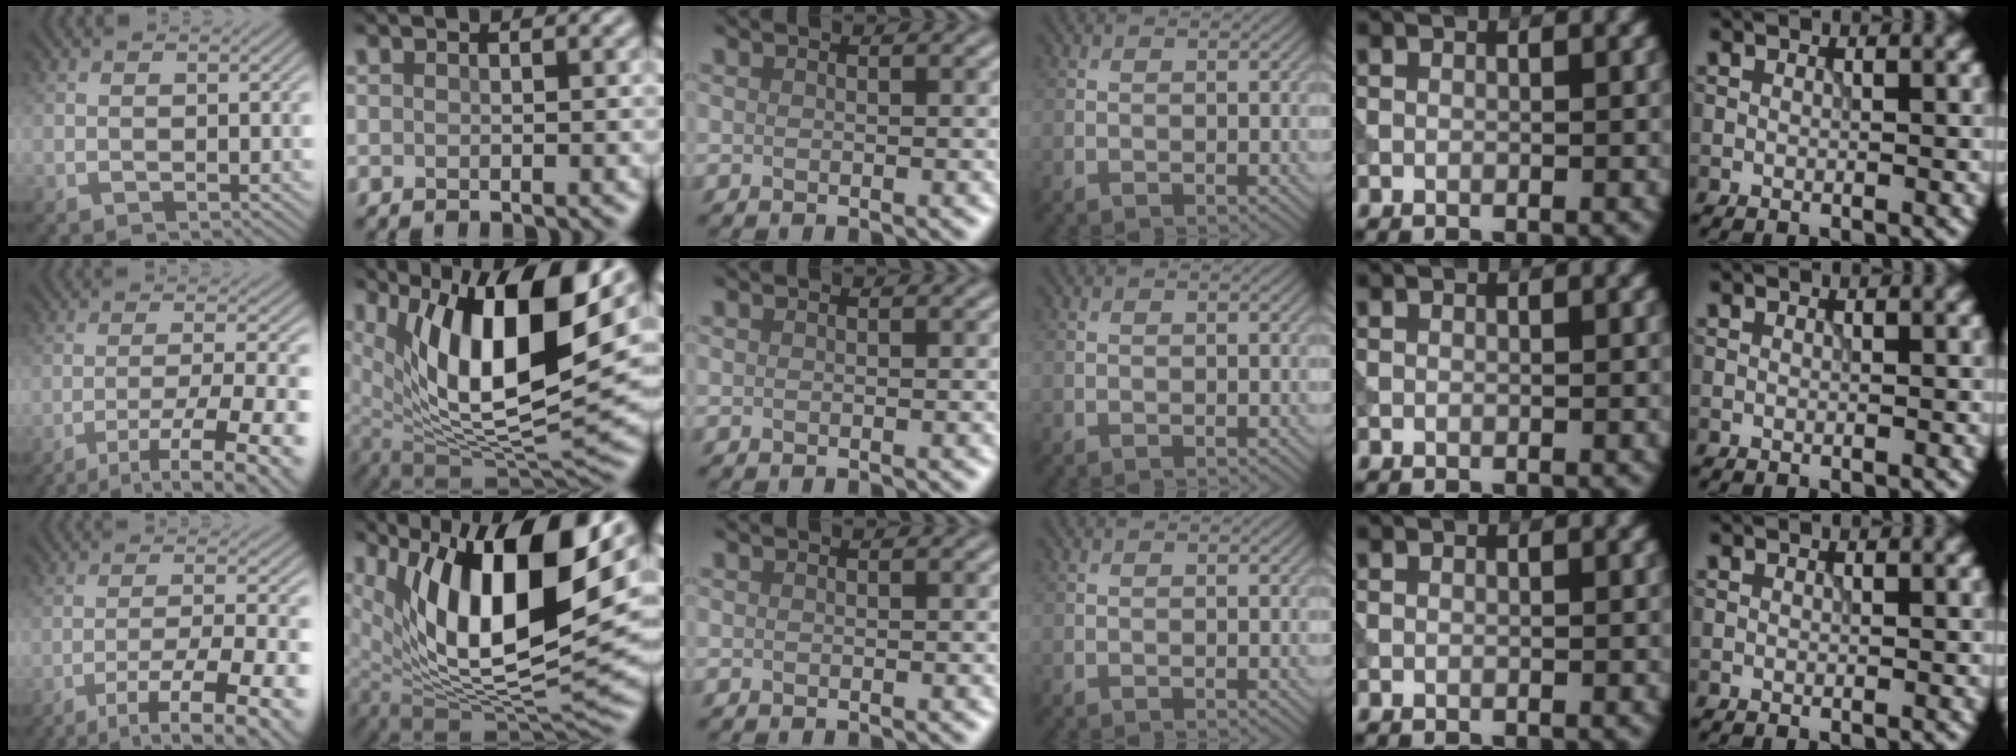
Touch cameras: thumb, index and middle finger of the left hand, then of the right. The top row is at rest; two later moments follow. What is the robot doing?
{"motion": "extract", "object": "tissue"}